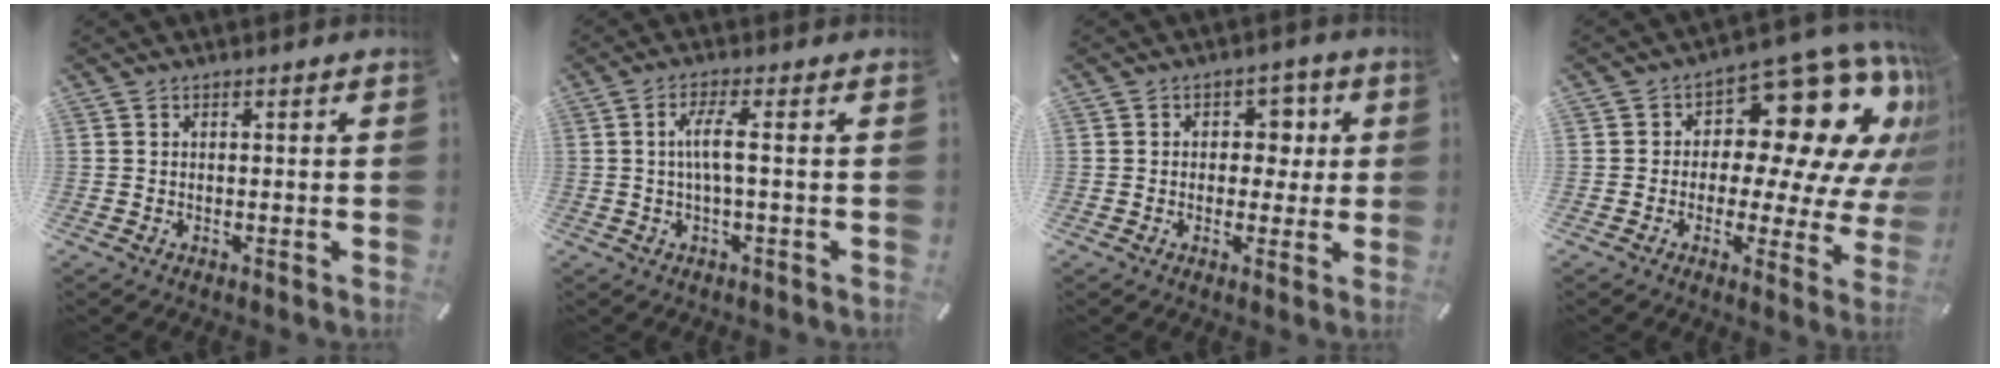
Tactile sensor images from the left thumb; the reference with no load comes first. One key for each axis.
{"total": 5.3, "fx": 0.2, "fy": 0.5, "fz": 5.3, "tx": -0.109, "ty": -0.006, "tz": -0.003}
{"total": 6.1, "fx": 0.6, "fy": 5.1, "fz": 3.3, "tx": -0.027, "ty": -0.002, "tz": -0.001}
{"total": 18.7, "fx": 7.7, "fy": 10.1, "fz": 13.7, "tx": -0.174, "ty": -0.069, "tz": 0.125}